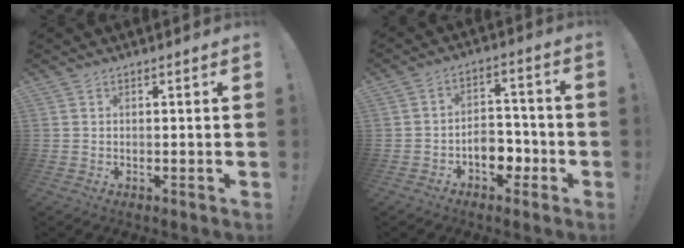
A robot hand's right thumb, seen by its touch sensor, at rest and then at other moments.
{"total": 8.7, "force": [-3.2, 6.4, 4.9], "torque": [-0.076, 0.017, -0.050]}